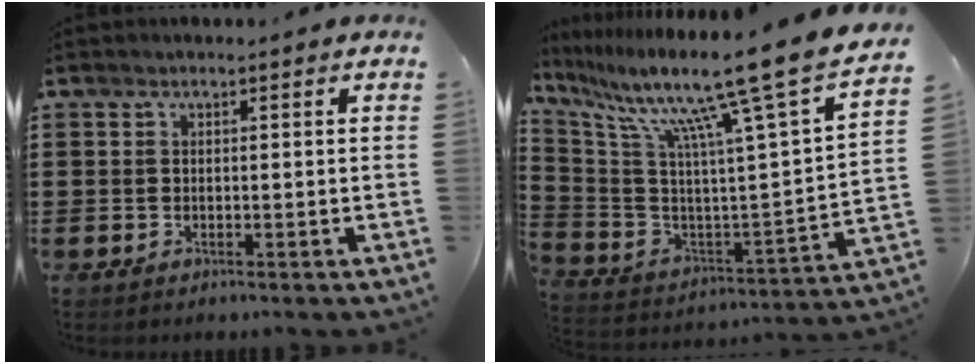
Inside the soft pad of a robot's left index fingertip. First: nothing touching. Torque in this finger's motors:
{"motor_torque": [1.63, -0.51, 1.05, 0.21]}